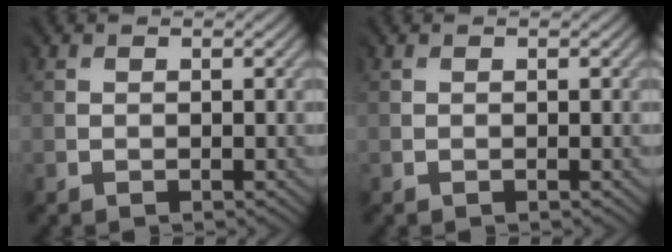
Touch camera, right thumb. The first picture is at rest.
{"total": 0.0}